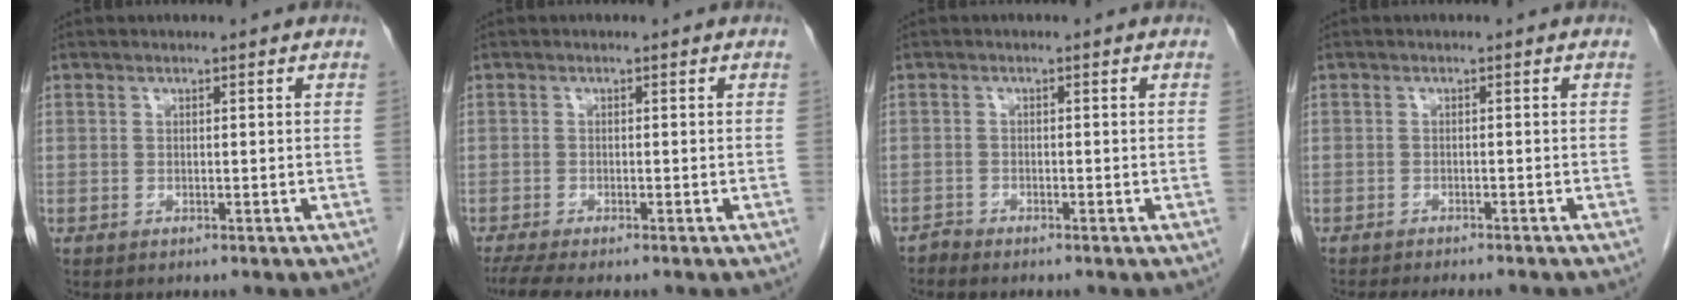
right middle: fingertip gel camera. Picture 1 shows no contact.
{"total": 4.0, "force": [-3.2, 0.0, 2.3], "torque": [-0.041, -0.011, -0.058]}
{"total": 1.1, "force": [-1.0, -0.1, -0.4], "torque": [0.011, -0.006, -0.021]}
{"total": 9.1, "force": [-8.1, 1.5, 3.9], "torque": [-0.048, -0.013, -0.108]}